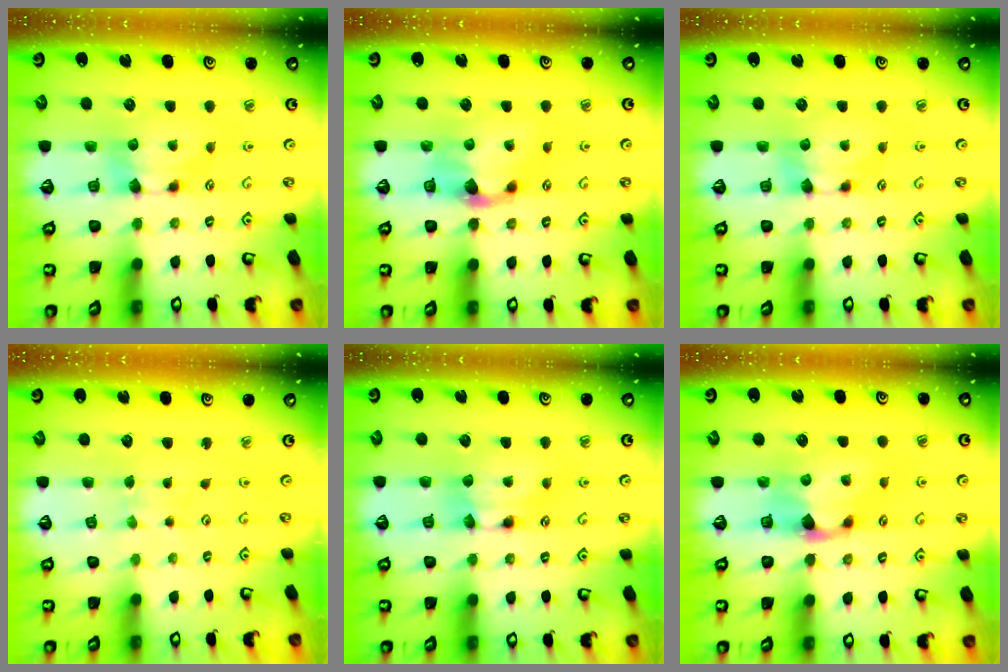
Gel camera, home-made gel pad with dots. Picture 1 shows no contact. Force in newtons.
{"total": 2.6, "press": 2.0, "slide": 1.7}
{"total": 0.0}
{"total": 3.6, "press": 3.6, "slide": 0.3}
{"total": 1.9, "press": 1.9, "slide": 0.2}
{"total": 1.7, "press": 1.3, "slide": 1.1}